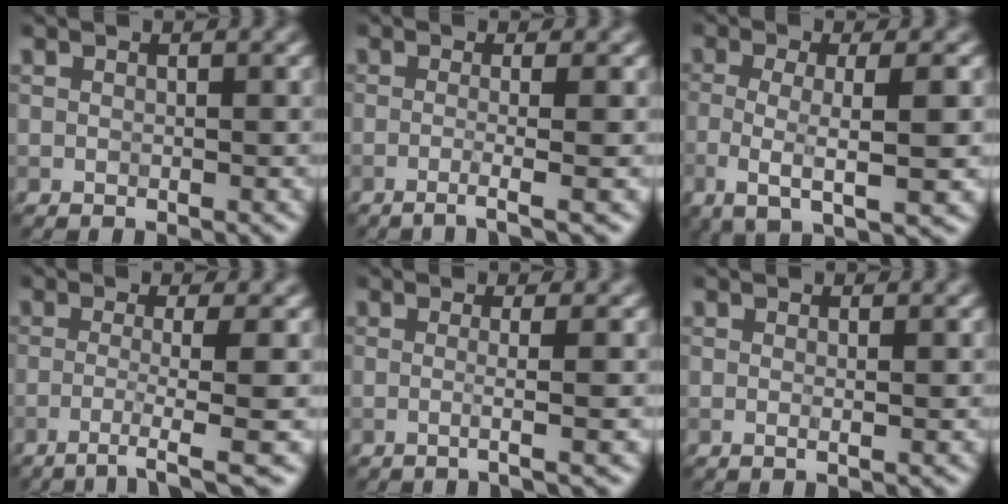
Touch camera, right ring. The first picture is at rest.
{"total": 3.2, "force": [-0.7, 0.9, 3.0], "torque": [-0.031, -0.006, -0.025]}
{"total": 5.9, "force": [-1.1, 1.6, 5.6], "torque": [-0.094, -0.010, -0.022]}
{"total": 4.3, "force": [-1.4, 0.6, 4.0], "torque": [-0.058, 0.000, -0.035]}
{"total": 2.8, "force": [-0.1, 0.8, 2.6], "torque": [-0.033, -0.003, -0.029]}
{"total": 0.8, "force": [0.0, 0.2, 0.8], "torque": [-0.008, -0.003, -0.003]}